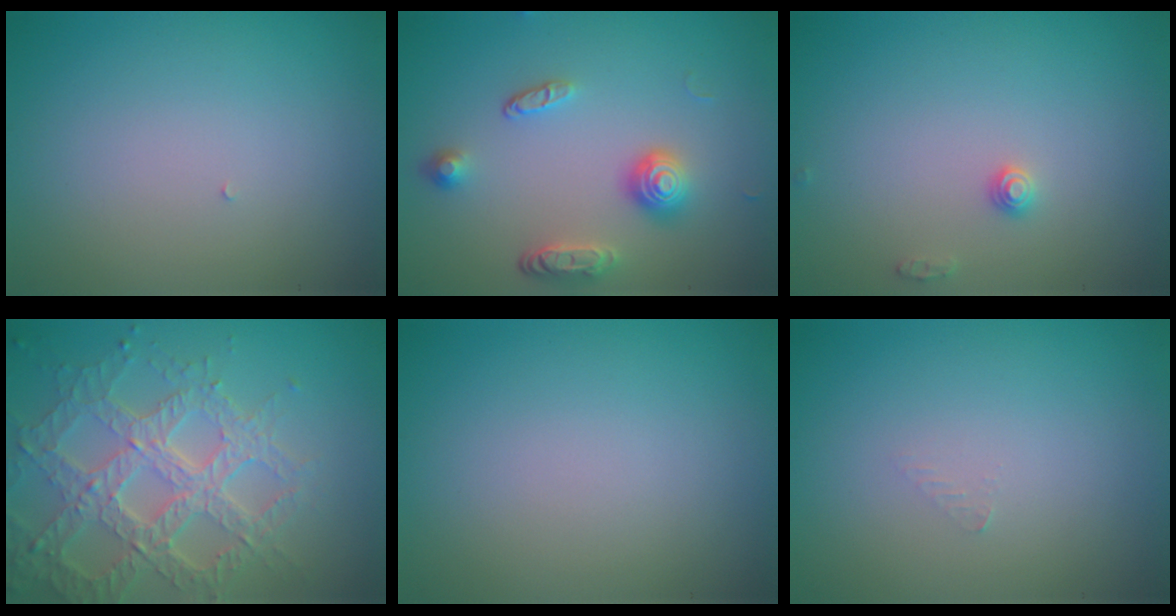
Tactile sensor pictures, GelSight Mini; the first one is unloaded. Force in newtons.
{"total": 3.7, "press": 2.9, "slide": 2.2}
{"total": 1.0, "press": 1.0, "slide": 0.1}
{"total": 7.1, "press": 5.1, "slide": 4.9}
{"total": 0.0}
{"total": 0.7, "press": 0.7, "slide": 0.1}